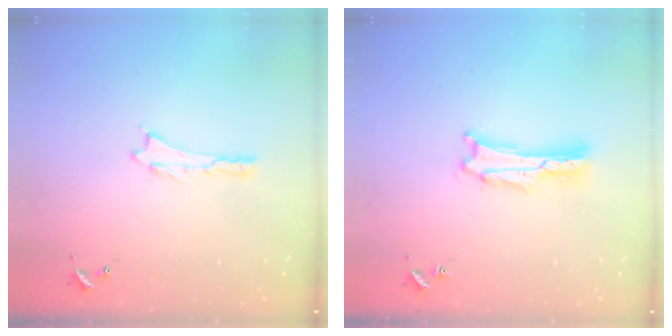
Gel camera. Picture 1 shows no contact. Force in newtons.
{"total": 1.7, "press": 1.7, "slide": 0.3}